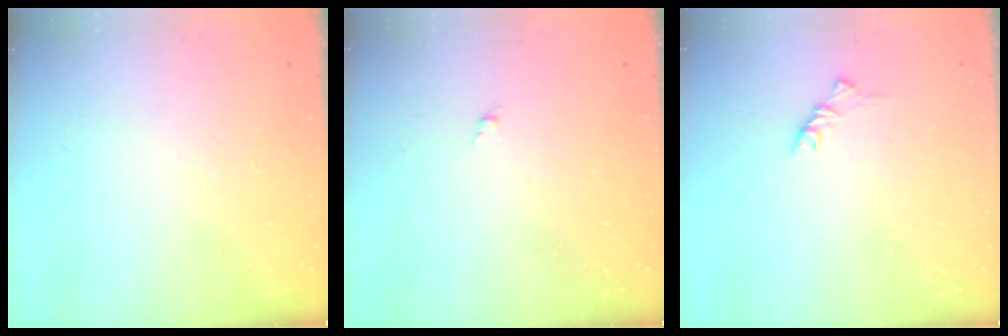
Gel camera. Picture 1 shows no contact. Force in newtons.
{"total": 0.5, "press": 0.4, "slide": 0.4}
{"total": 3.0, "press": 2.9, "slide": 0.9}